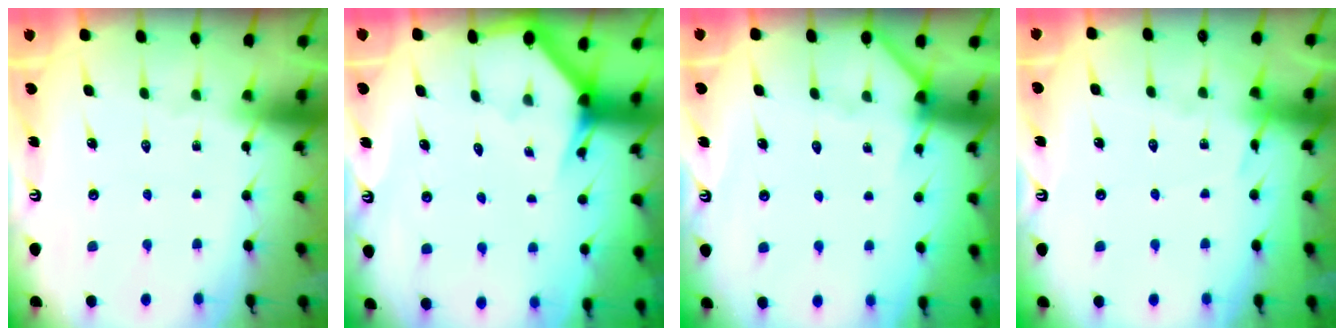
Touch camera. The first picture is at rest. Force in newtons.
{"total": 3.1, "press": 3.1, "slide": 0.1}
{"total": 4.5, "press": 4.5, "slide": 0.3}
{"total": 4.5, "press": 4.5, "slide": 0.6}